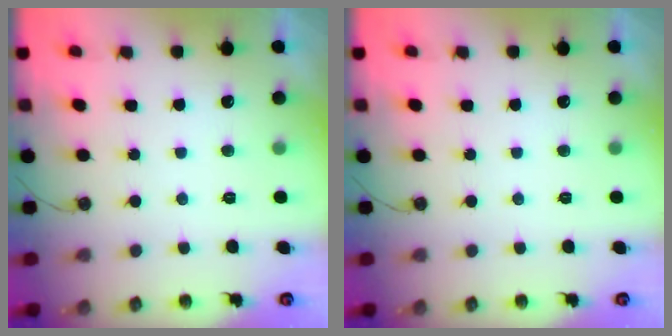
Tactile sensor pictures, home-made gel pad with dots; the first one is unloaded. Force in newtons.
{"total": 0.0}